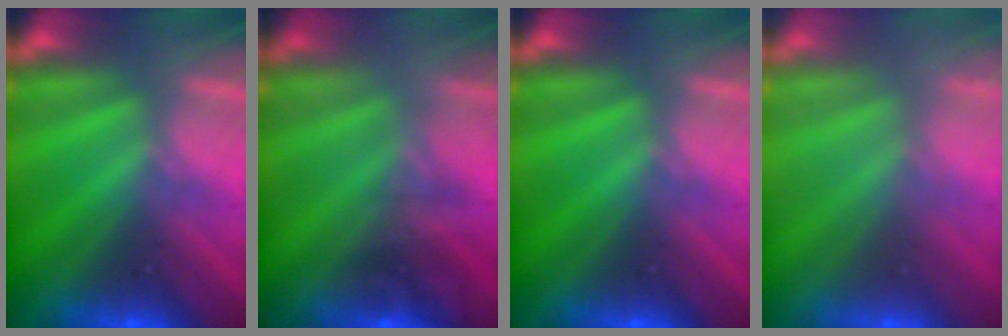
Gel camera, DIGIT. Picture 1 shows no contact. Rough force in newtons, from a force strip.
{"total": 1.6}
{"total": 0.0}
{"total": 2.8}